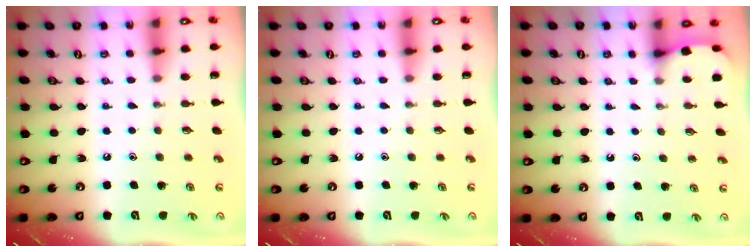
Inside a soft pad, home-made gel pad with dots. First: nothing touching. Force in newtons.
{"total": 0.0}
{"total": 2.2, "press": 2.2, "slide": 0.3}